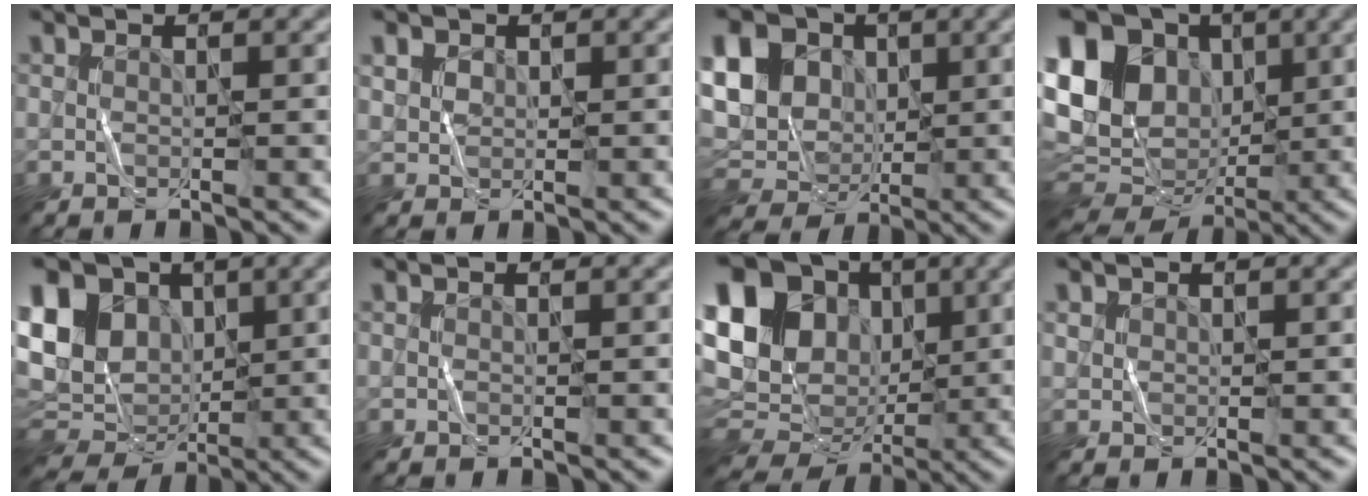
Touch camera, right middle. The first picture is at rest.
{"total": 1.6, "force": [1.0, 1.3, 0.2], "torque": [-0.019, 0.007, 0.017]}
{"total": 11.2, "force": [2.6, 9.0, 6.1], "torque": [-0.141, 0.025, 0.040]}
{"total": 17.1, "force": [2.6, 13.4, 10.3], "torque": [-0.229, 0.037, 0.042]}
{"total": 14.5, "force": [3.2, 11.4, 8.4], "torque": [-0.197, 0.034, 0.049]}
{"total": 0.0}
{"total": 18.3, "force": [2.8, 15.3, 9.7], "torque": [-0.213, 0.032, 0.035]}
{"total": 0.5, "force": [0.3, 0.3, -0.3], "torque": [0.005, 0.002, 0.006]}